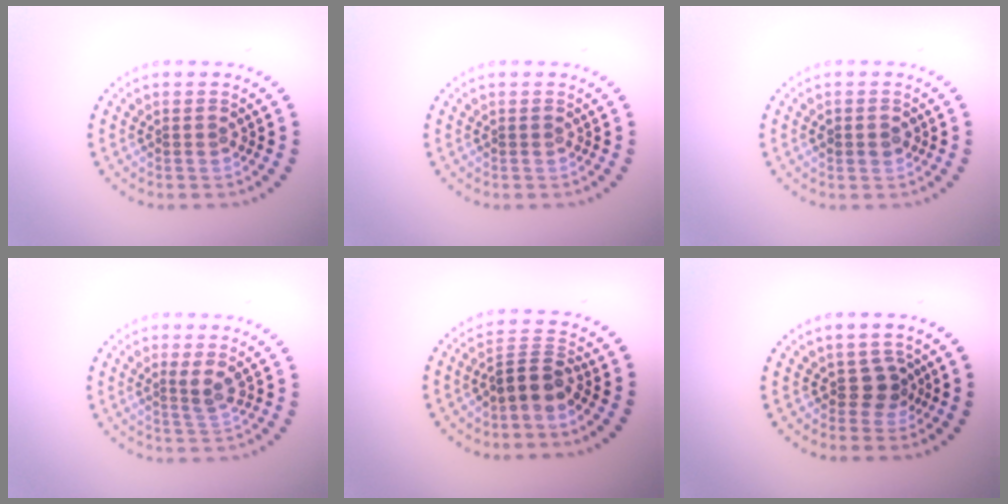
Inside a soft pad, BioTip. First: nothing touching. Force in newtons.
{"total": 0.0}
{"total": 1.0, "press": 1.0, "slide": 0.1}
{"total": 1.8, "press": 1.3, "slide": 1.2}
{"total": 2.9, "press": 2.1, "slide": 2.0}
{"total": 1.7, "press": 1.2, "slide": 1.3}